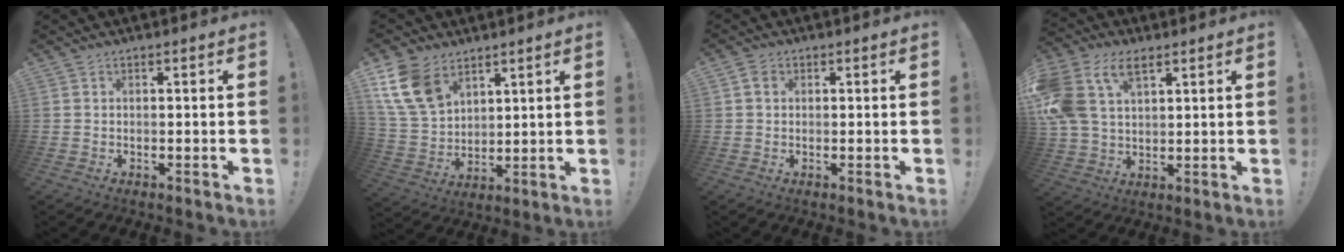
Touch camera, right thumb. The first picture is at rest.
{"total": 14.6, "force": [8.4, 9.5, 7.2], "torque": [-0.146, -0.037, 0.169]}
{"total": 2.3, "force": [0.8, 1.9, 1.0], "torque": [-0.014, 0.002, 0.013]}
{"total": 14.9, "force": [7.0, 9.6, 8.9], "torque": [-0.198, -0.023, 0.135]}